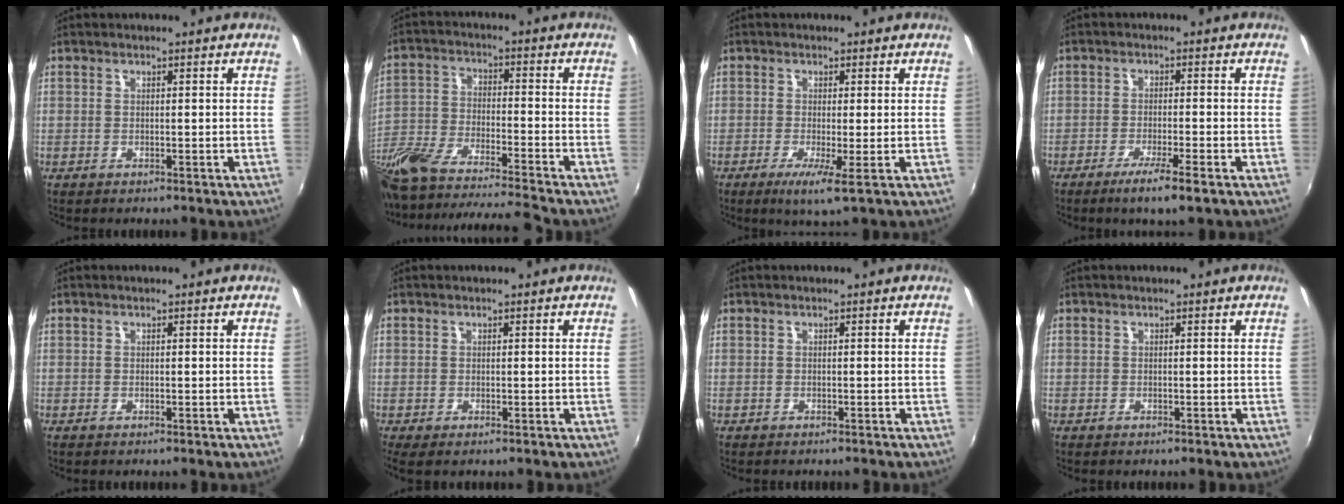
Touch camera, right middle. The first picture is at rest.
{"total": 19.3, "force": [-14.6, 2.8, 12.2], "torque": [-0.236, -0.060, -0.260]}
{"total": 3.9, "force": [-1.2, -0.4, 3.7], "torque": [-0.080, -0.013, -0.025]}
{"total": 5.4, "force": [-3.3, -0.1, 4.3], "torque": [-0.091, -0.010, -0.058]}
{"total": 0.0}
{"total": 1.3, "force": [-0.4, 0.0, 1.2], "torque": [-0.024, -0.004, -0.005]}
{"total": 0.7, "force": [-0.7, 0.1, 0.3], "torque": [-0.006, -0.002, -0.009]}
{"total": 0.0}